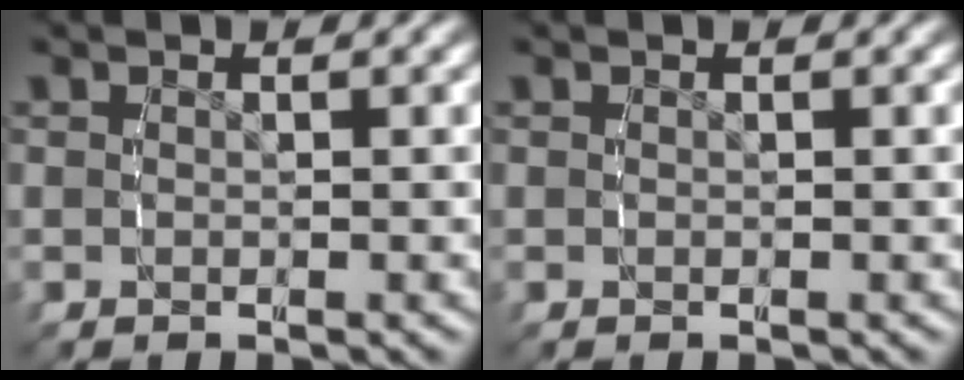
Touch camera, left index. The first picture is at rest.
{"total": 0.0}